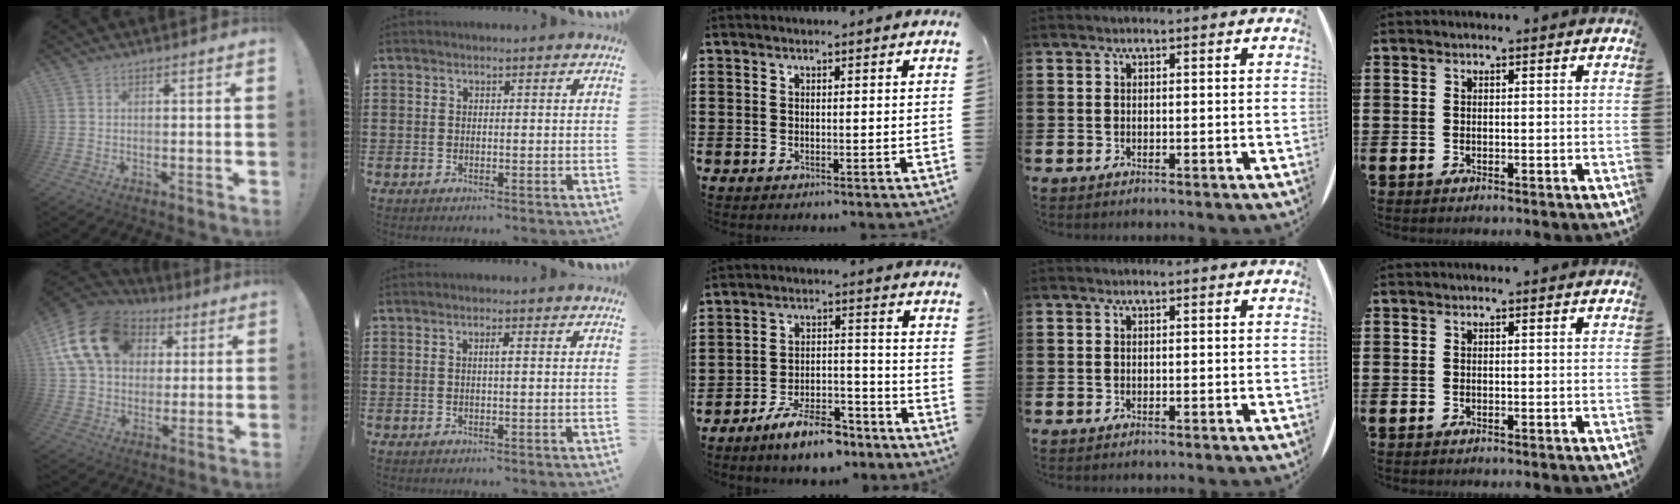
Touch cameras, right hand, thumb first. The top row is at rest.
{"thumb": {"total": 19.2, "force": [6.8, 14.3, 10.8], "torque": [-0.176, -0.017, 0.134]}, "index": {"total": 1.0, "force": [0.1, 0.0, 1.0], "torque": [-0.020, -0.003, 0.001]}, "middle": {"total": 8.6, "force": [-7.3, 2.1, 4.1], "torque": [-0.073, 0.019, -0.136]}}